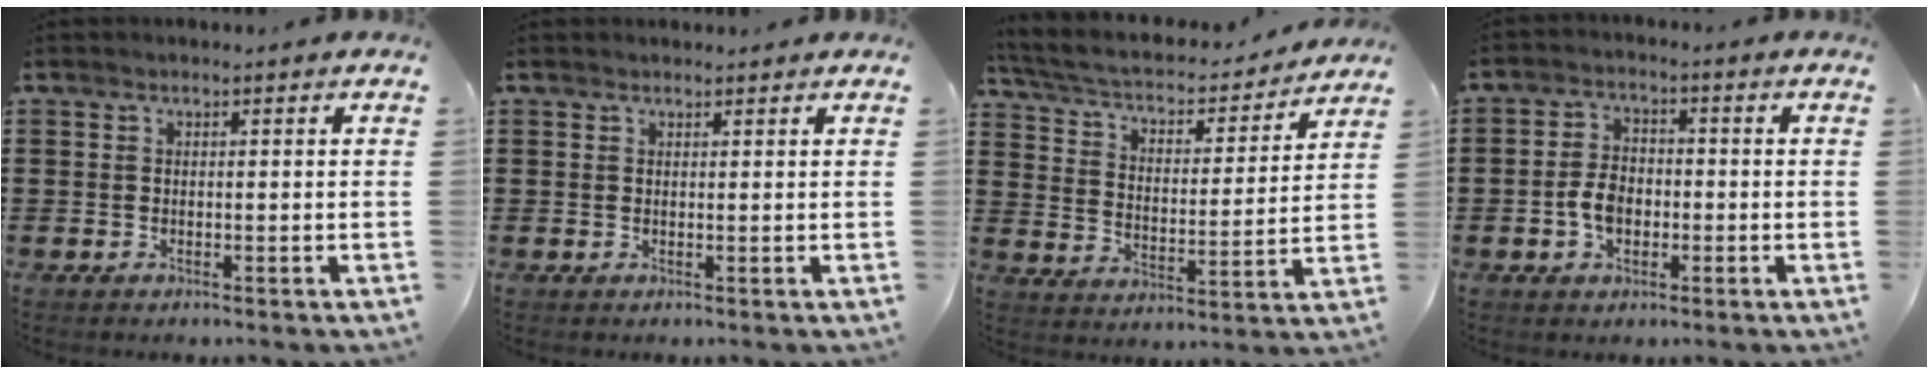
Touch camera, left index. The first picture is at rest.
{"total": 0.7, "force": [0.7, 0.1, 0.1], "torque": [-0.003, -0.001, 0.015]}
{"total": 4.0, "force": [3.4, 1.1, 1.9], "torque": [-0.055, -0.028, 0.050]}
{"total": 4.6, "force": [-1.1, 3.0, 3.4], "torque": [-0.085, -0.001, -0.027]}